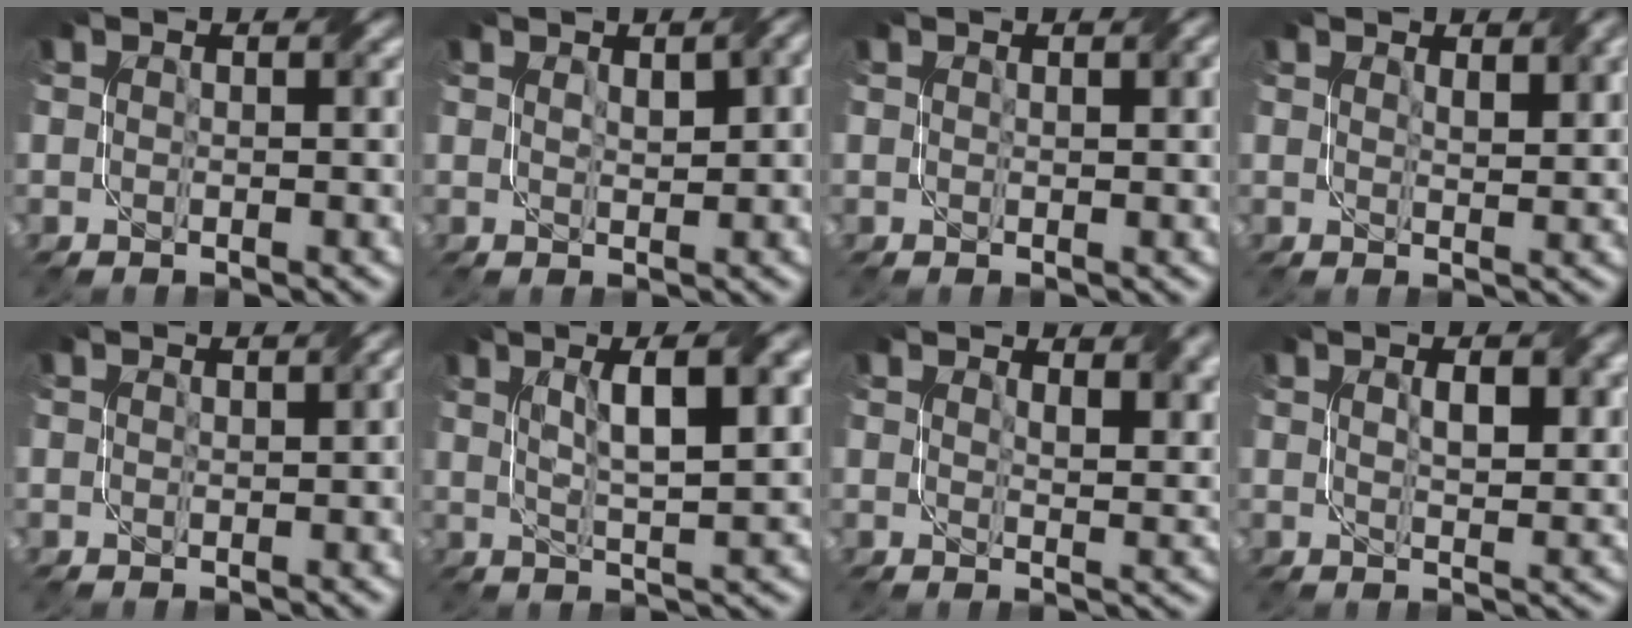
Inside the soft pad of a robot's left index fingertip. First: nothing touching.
{"total": 3.1, "force": [1.3, 1.0, 2.6], "torque": [-0.042, 0.000, 0.026]}
{"total": 1.3, "force": [0.6, 0.2, 1.1], "torque": [-0.012, 0.001, 0.012]}
{"total": 2.7, "force": [1.7, 0.7, 1.9], "torque": [-0.029, -0.003, 0.032]}
{"total": 0.9, "force": [-0.6, 0.2, 0.6], "torque": [-0.004, 0.004, -0.009]}
{"total": 8.0, "force": [2.7, 2.0, 7.3], "torque": [-0.096, 0.017, 0.041]}
{"total": 5.0, "force": [3.2, 2.0, 3.2], "torque": [-0.041, 0.000, 0.053]}
{"total": 3.5, "force": [1.2, 1.2, 3.1], "torque": [-0.054, -0.001, 0.024]}